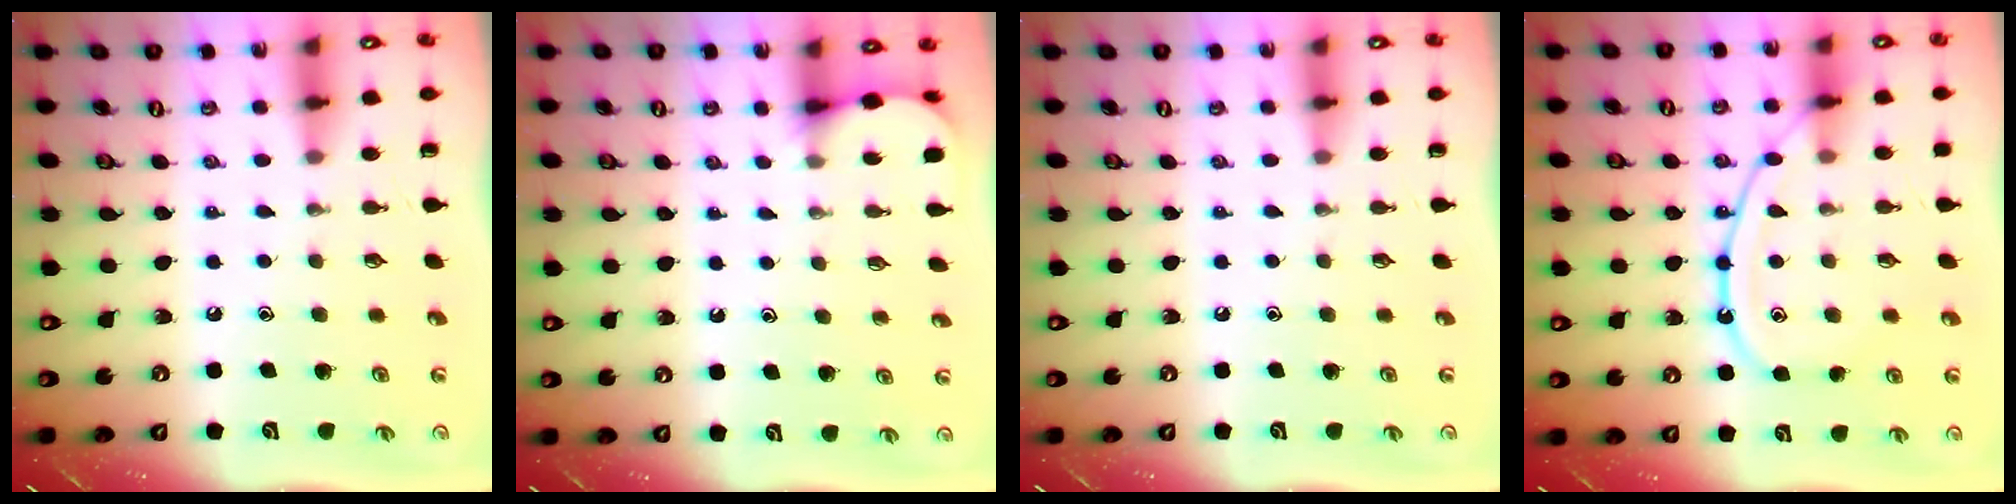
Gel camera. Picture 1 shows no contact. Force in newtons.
{"total": 2.9, "press": 2.9, "slide": 0.3}
{"total": 0.0}
{"total": 12.0, "press": 12.0, "slide": 1.1}